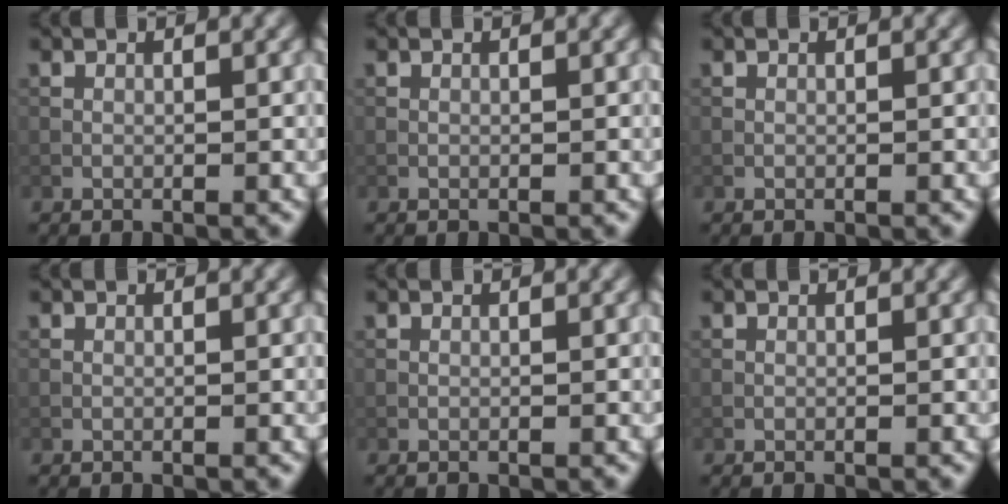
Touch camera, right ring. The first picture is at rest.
{"total": 0.0}
{"total": 0.0}
{"total": 0.0}
{"total": 0.0}
{"total": 0.0}